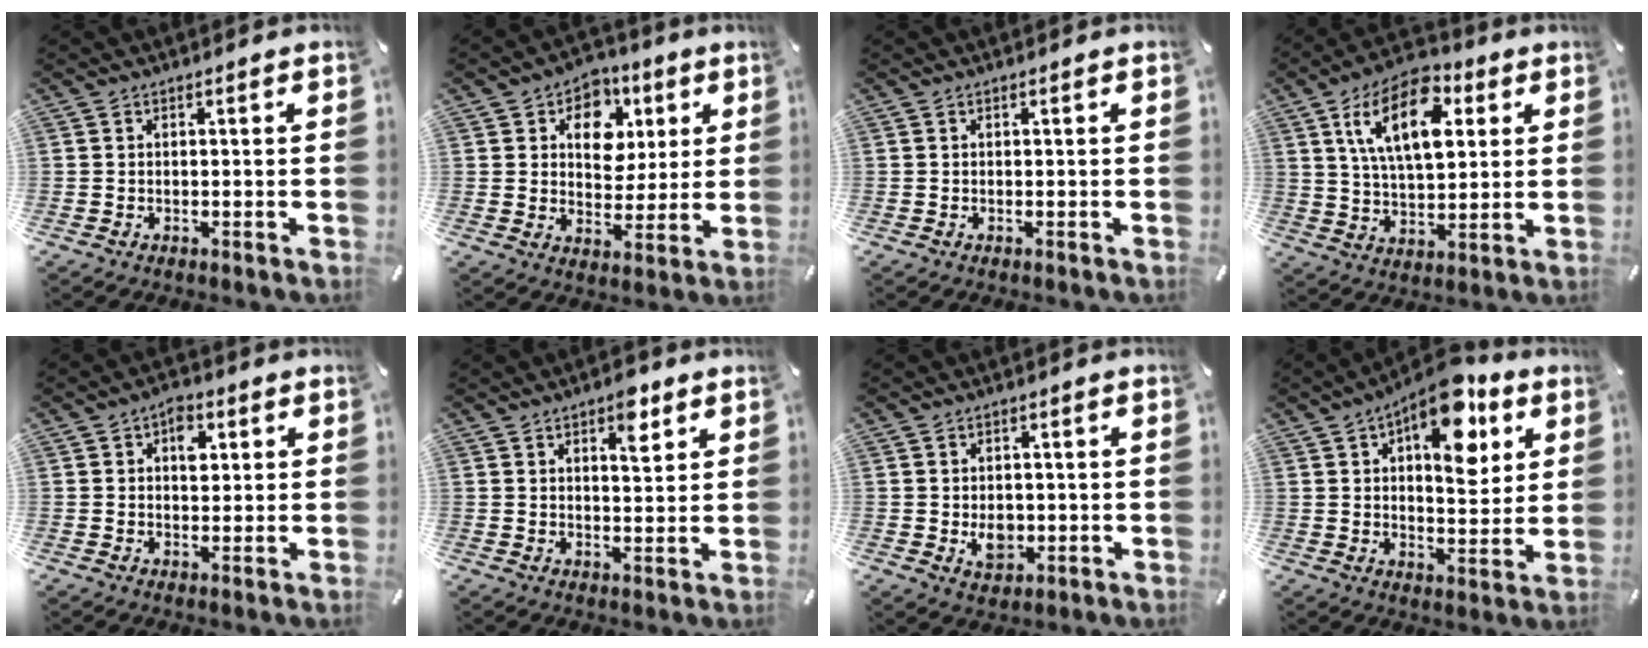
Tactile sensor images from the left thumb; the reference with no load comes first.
{"total": 10.0, "force": [3.4, 8.3, 4.4], "torque": [-0.057, -0.014, 0.058]}
{"total": 0.0}
{"total": 16.8, "force": [6.7, 9.4, 12.2], "torque": [-0.218, -0.004, 0.114]}
{"total": 5.0, "force": [1.5, 3.4, 3.3], "torque": [-0.030, -0.007, 0.017]}
{"total": 6.3, "force": [3.8, 2.8, 4.2], "torque": [-0.042, -0.019, 0.058]}
{"total": 5.4, "force": [-0.6, 4.4, 3.1], "torque": [-0.036, -0.005, -0.011]}
{"total": 15.6, "force": [8.1, 7.6, 10.9], "torque": [-0.144, -0.037, 0.132]}